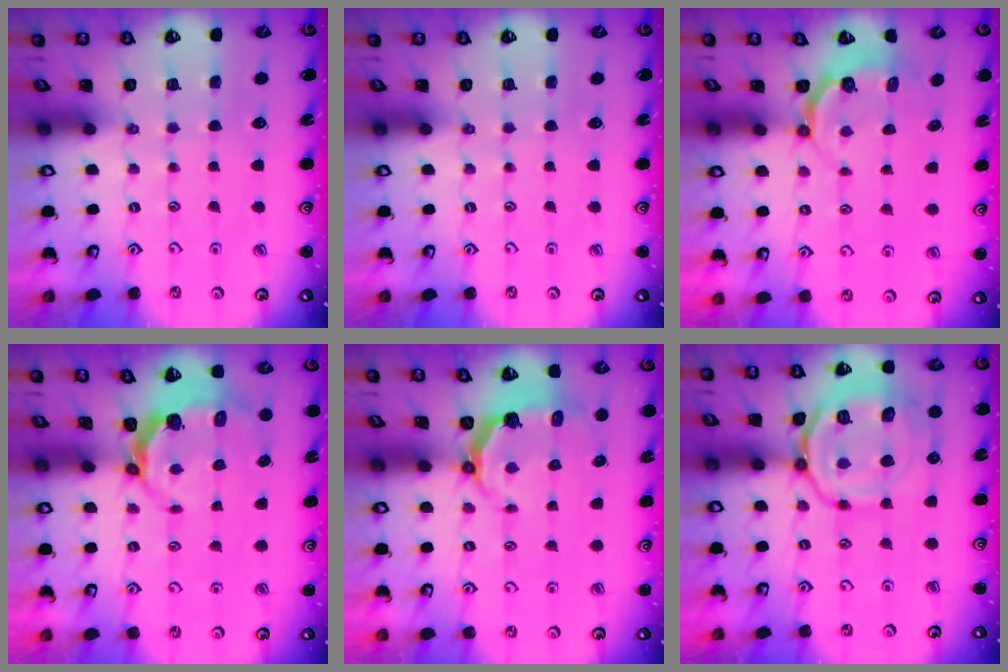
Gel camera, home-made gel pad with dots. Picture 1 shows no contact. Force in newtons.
{"total": 0.0}
{"total": 4.5, "press": 3.7, "slide": 2.6}
{"total": 4.5, "press": 3.2, "slide": 3.2}
{"total": 4.1, "press": 2.6, "slide": 3.2}
{"total": 15.3, "press": 15.3, "slide": 1.4}